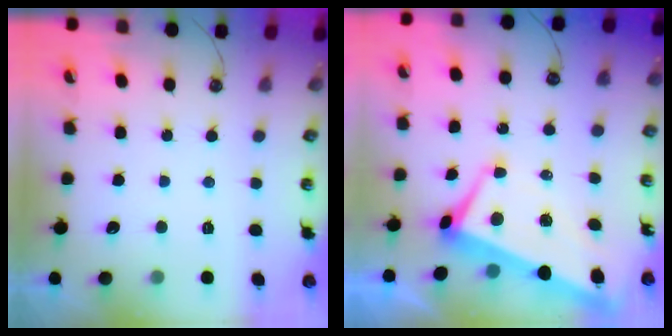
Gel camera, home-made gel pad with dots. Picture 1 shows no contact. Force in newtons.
{"total": 1.7, "press": 1.1, "slide": 1.3}